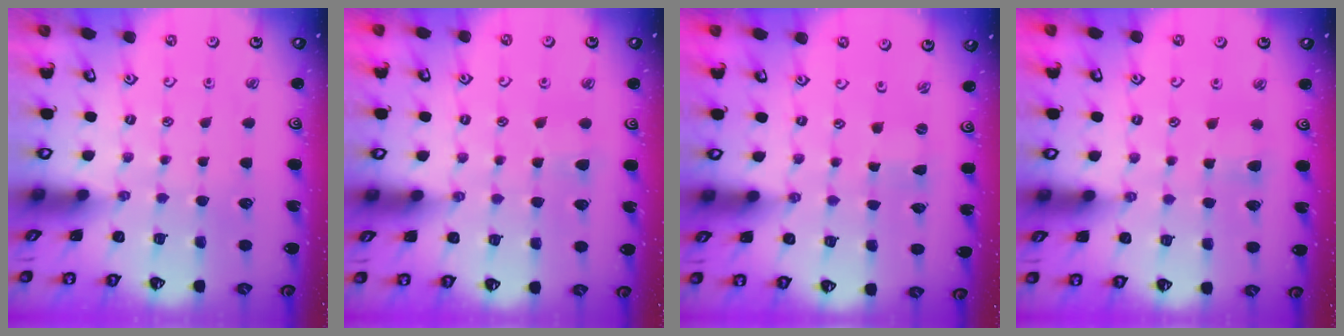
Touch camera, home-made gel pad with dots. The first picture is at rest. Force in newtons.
{"total": 3.9, "press": 3.9, "slide": 0.5}
{"total": 0.0}
{"total": 3.5, "press": 3.5, "slide": 0.4}